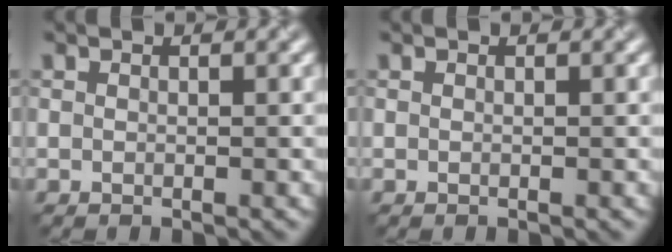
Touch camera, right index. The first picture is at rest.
{"total": 0.0}